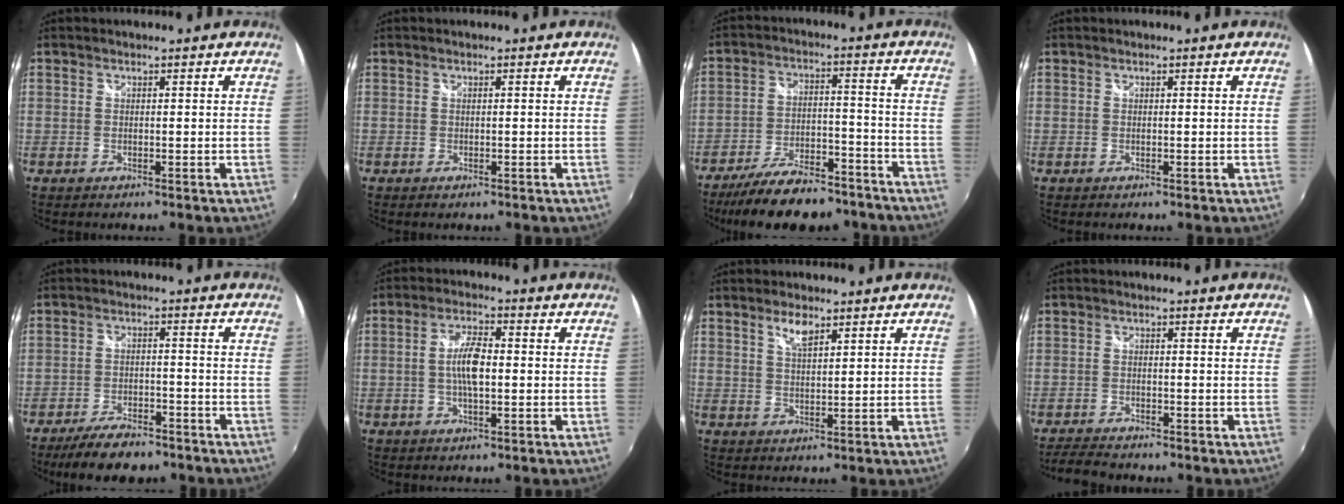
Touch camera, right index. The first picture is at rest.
{"total": 0.7, "force": [-0.5, 0.3, 0.4], "torque": [-0.009, -0.003, -0.008]}
{"total": 19.2, "force": [-15.8, 6.3, 8.9], "torque": [-0.169, 0.000, -0.223]}
{"total": 0.0}
{"total": 10.7, "force": [-8.6, 3.6, 5.3], "torque": [-0.121, -0.010, -0.136]}
{"total": 6.2, "force": [-0.3, 2.2, 5.8], "torque": [-0.111, 0.006, -0.007]}
{"total": 3.7, "force": [2.4, 1.3, 2.5], "torque": [-0.044, 0.002, 0.043]}
{"total": 5.0, "force": [-4.5, 1.0, 2.0], "torque": [-0.056, -0.014, -0.081]}